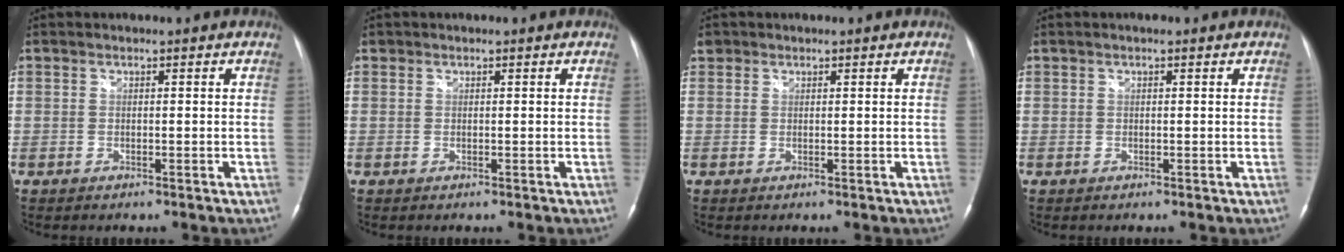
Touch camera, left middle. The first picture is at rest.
{"total": 0.0}
{"total": 1.2, "force": [0.8, 1.0, 0.1], "torque": [0.004, 0.008, 0.012]}
{"total": 0.6, "force": [0.4, 0.1, 0.4], "torque": [-0.010, 0.000, 0.003]}